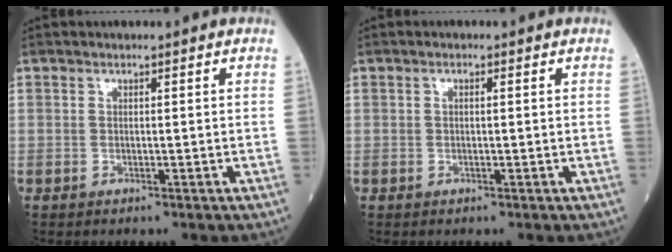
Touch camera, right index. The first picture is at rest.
{"total": 0.8, "force": [0.2, 0.2, 0.7], "torque": [-0.020, 0.001, 0.005]}